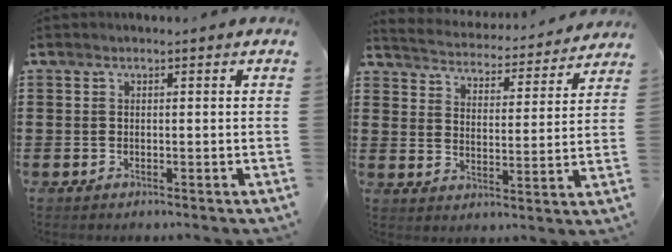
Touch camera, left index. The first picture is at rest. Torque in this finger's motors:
{"motor_torque": [2.14, 0.00, 0.18, 0.04]}